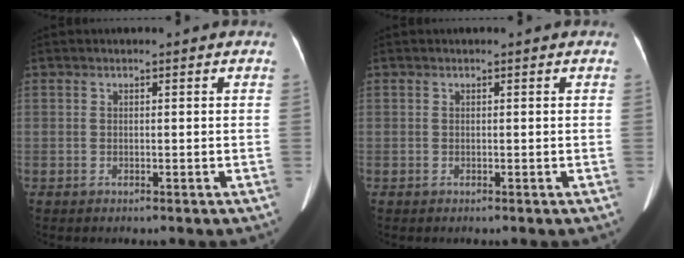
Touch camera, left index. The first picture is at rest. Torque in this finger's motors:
{"motor_torque": [0.06, 0.01, 0.03, 0.02]}